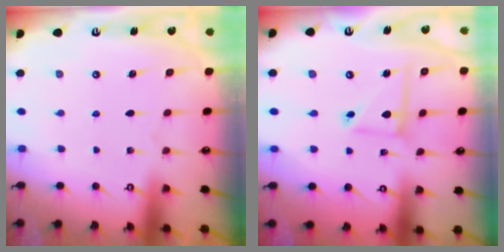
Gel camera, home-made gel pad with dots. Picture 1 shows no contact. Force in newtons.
{"total": 6.6, "press": 6.6, "slide": 0.5}